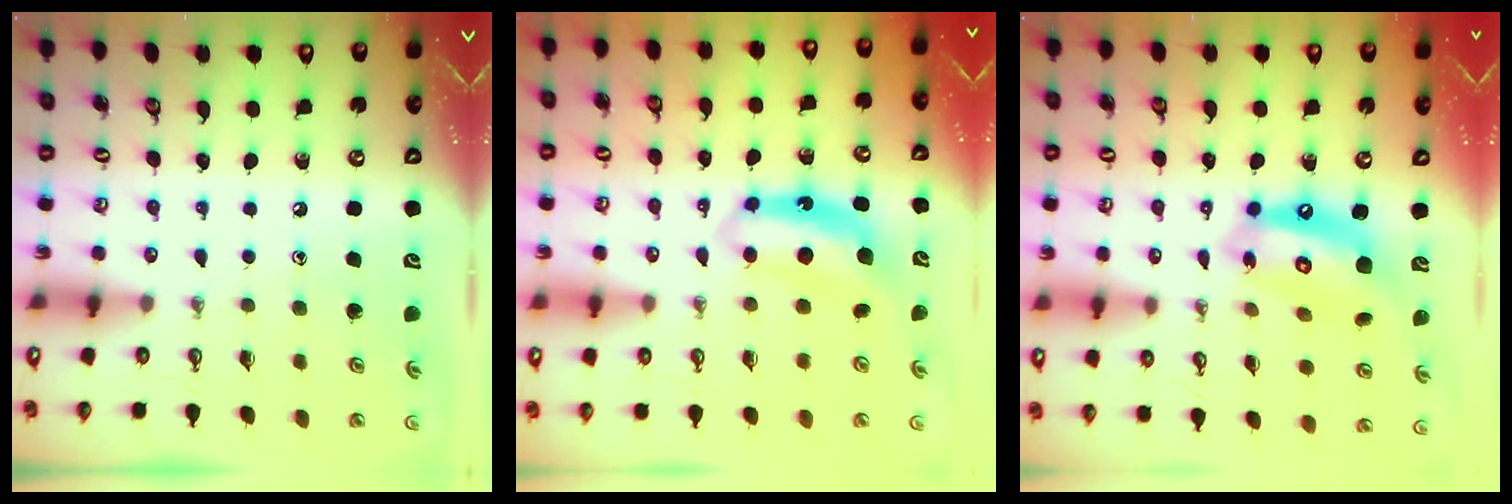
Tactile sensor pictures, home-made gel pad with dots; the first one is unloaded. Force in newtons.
{"total": 6.8, "press": 6.8, "slide": 0.2}
{"total": 14.6, "press": 14.5, "slide": 1.4}